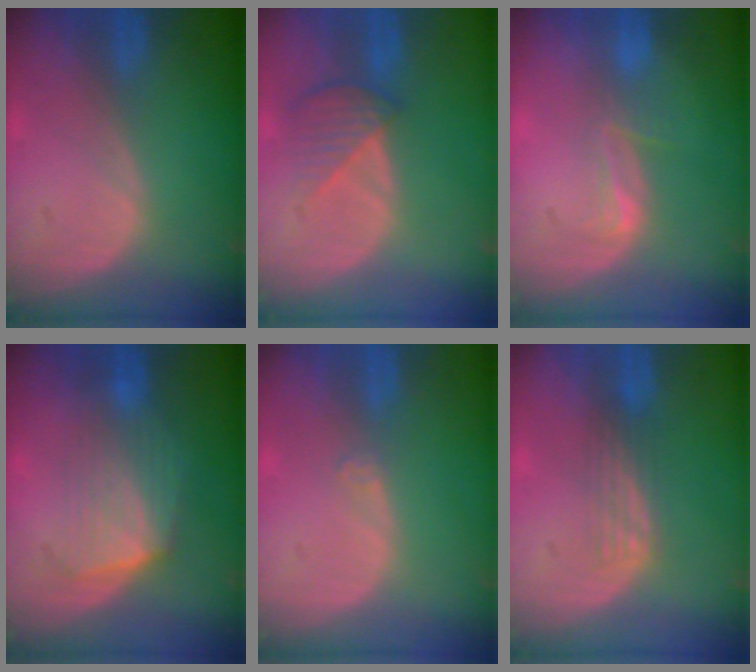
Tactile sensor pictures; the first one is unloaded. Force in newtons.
{"total": 4.2, "press": 3.9, "slide": 1.6}
{"total": 2.7, "press": 2.3, "slide": 1.5}
{"total": 7.2, "press": 6.5, "slide": 3.0}
{"total": 0.9, "press": 0.7, "slide": 0.6}
{"total": 2.9, "press": 2.5, "slide": 1.5}